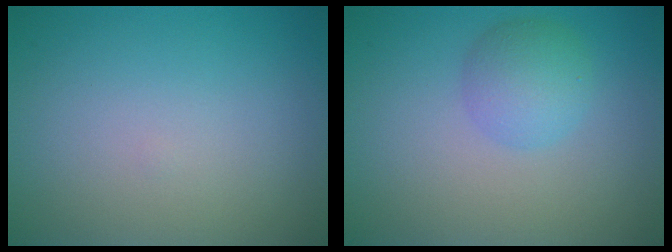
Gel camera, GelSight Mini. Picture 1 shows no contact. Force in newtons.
{"total": 3.0, "press": 2.9, "slide": 0.2}